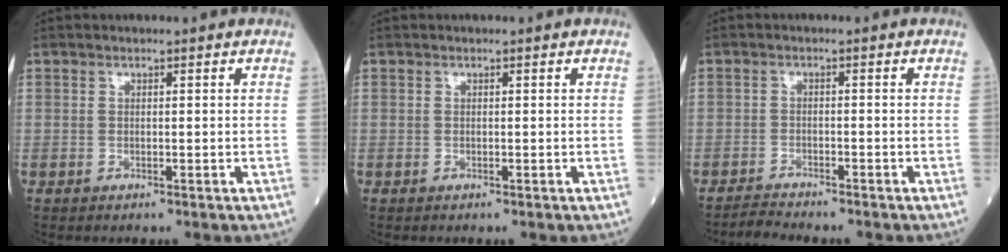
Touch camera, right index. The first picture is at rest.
{"total": 0.0}
{"total": 2.5, "force": [-2.5, -0.3, 0.1], "torque": [-0.007, -0.012, -0.044]}